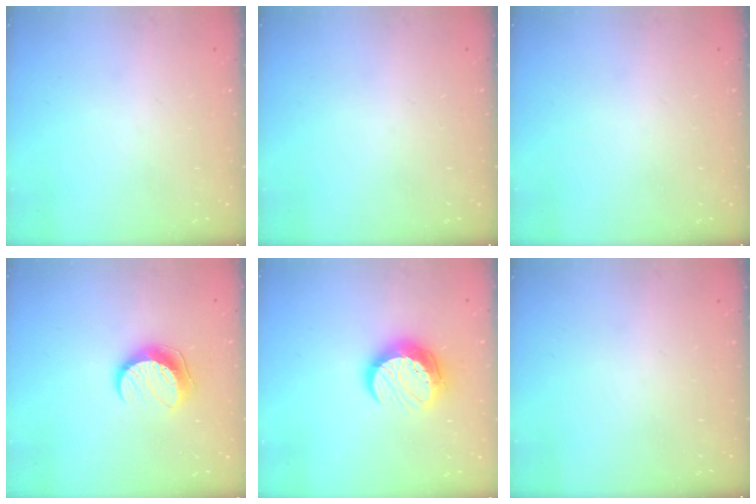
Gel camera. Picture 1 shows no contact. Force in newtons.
{"total": 0.0}
{"total": 0.0}
{"total": 9.7, "press": 9.6, "slide": 0.5}
{"total": 11.5, "press": 11.5, "slide": 0.8}
{"total": 0.0}